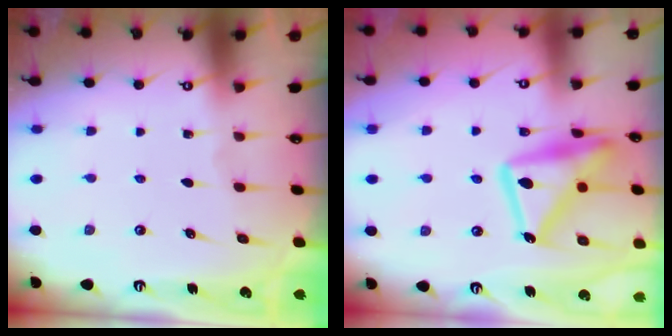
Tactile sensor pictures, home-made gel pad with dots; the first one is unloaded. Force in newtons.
{"total": 18.2, "press": 18.2, "slide": 1.2}